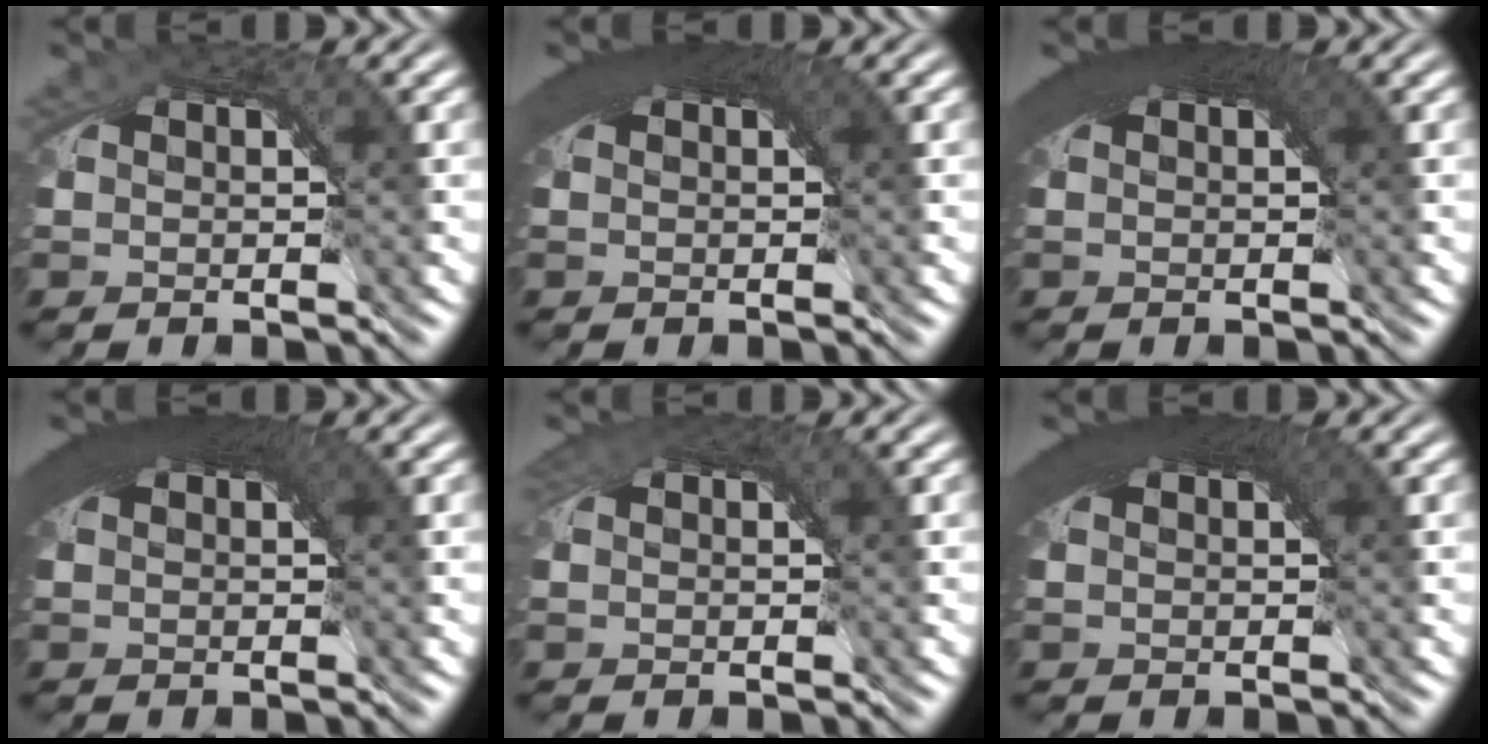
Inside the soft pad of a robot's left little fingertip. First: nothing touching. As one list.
[{"total": 4.9, "force": [1.6, 1.7, 4.3], "torque": [-0.052, 0.013, 0.019]}, {"total": 5.8, "force": [1.9, 2.0, 5.1], "torque": [-0.060, 0.017, 0.020]}, {"total": 5.9, "force": [1.9, 2.1, 5.2], "torque": [-0.063, 0.017, 0.020]}, {"total": 0.6, "force": [0.3, -0.2, 0.5], "torque": [0.002, 0.000, 0.005]}, {"total": 5.6, "force": [1.8, 2.0, 5.0], "torque": [-0.059, 0.016, 0.019]}]